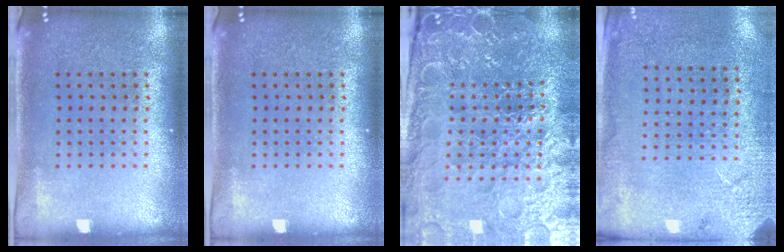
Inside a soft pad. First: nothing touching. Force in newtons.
{"total": 0.0}
{"total": 5.0, "press": 4.8, "slide": 1.5}
{"total": 2.6, "press": 2.3, "slide": 1.2}